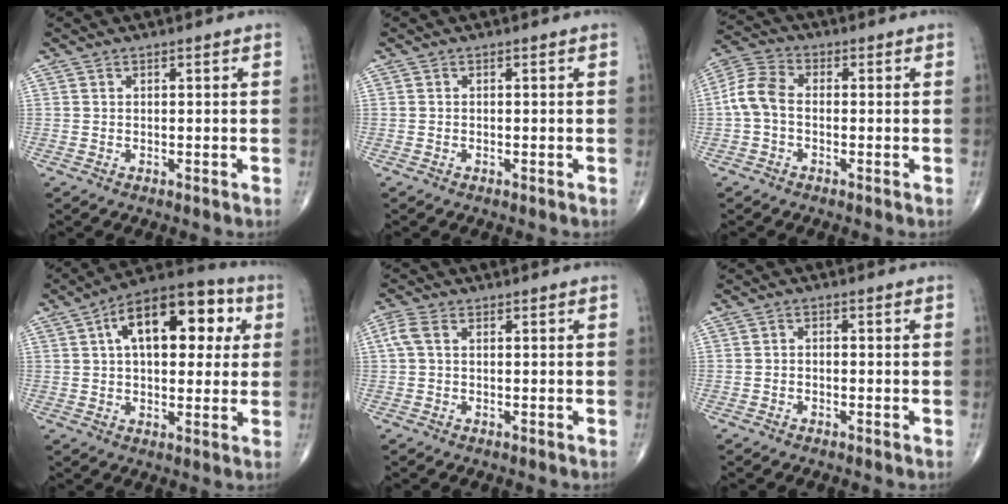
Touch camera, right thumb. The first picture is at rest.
{"total": 0.0}
{"total": 6.7, "force": [-0.7, 4.4, 5.0], "torque": [-0.102, 0.020, -0.028]}
{"total": 18.4, "force": [5.0, 9.8, 14.8], "torque": [-0.183, 0.023, 0.065]}
{"total": 3.0, "force": [0.4, 1.8, 2.4], "torque": [-0.068, 0.012, 0.006]}
{"total": 1.0, "force": [-0.6, 0.6, 0.6], "torque": [-0.006, 0.006, -0.012]}